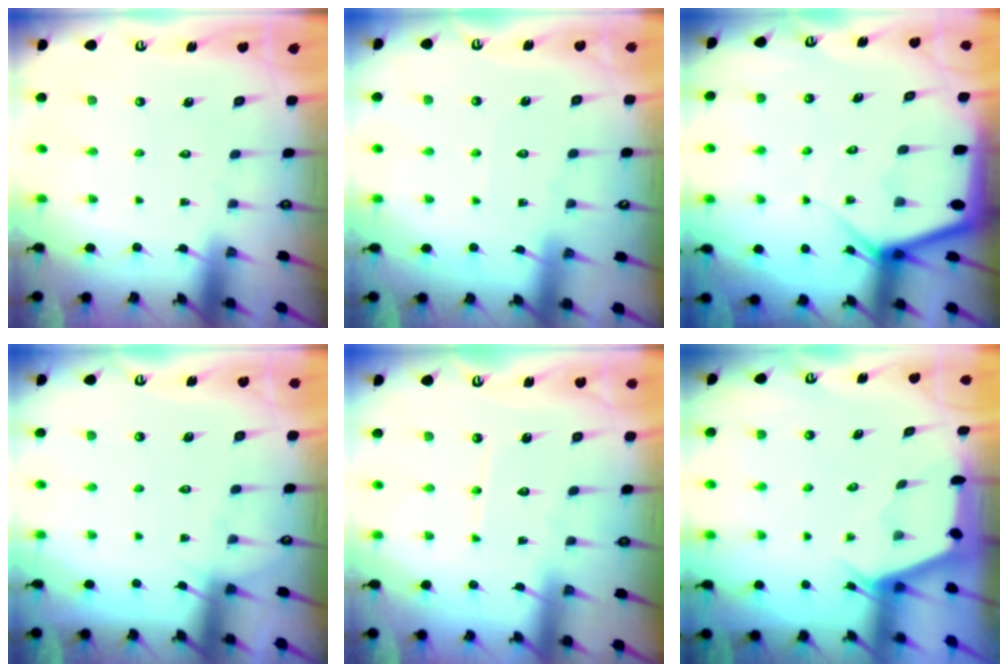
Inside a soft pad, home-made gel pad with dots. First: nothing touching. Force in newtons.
{"total": 3.5, "press": 3.5, "slide": 0.5}
{"total": 6.7, "press": 6.7, "slide": 0.5}
{"total": 5.5, "press": 5.5, "slide": 0.6}
{"total": 3.8, "press": 3.8, "slide": 0.4}
{"total": 2.1, "press": 2.0, "slide": 0.3}